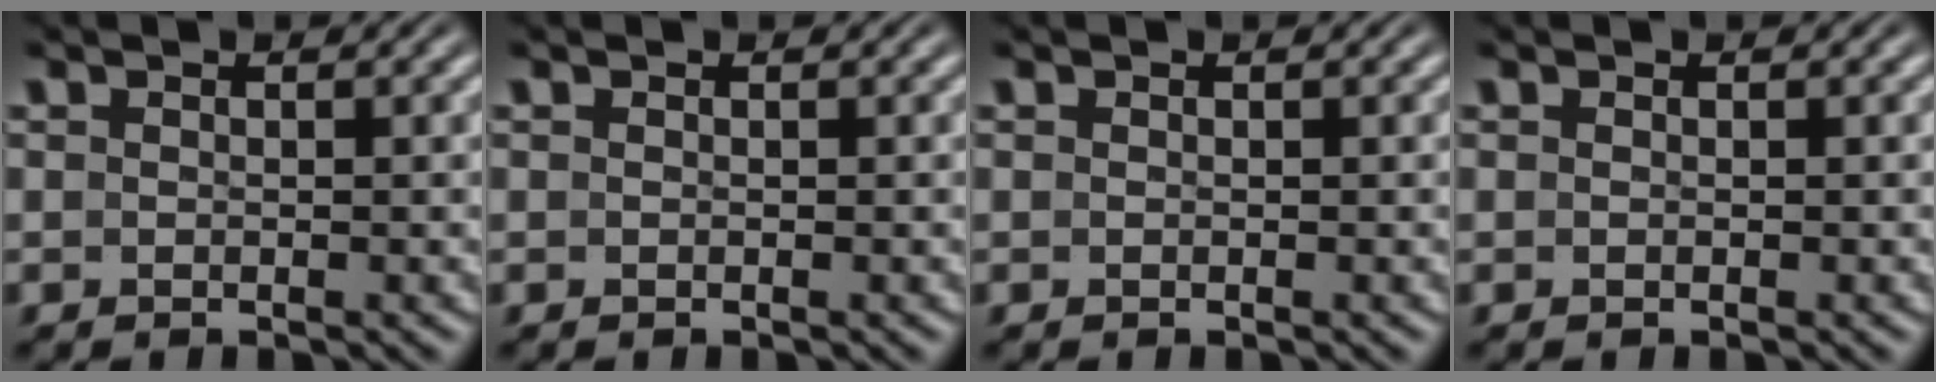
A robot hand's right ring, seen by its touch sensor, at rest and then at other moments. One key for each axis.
{"total": 0.0}
{"total": 1.1, "fx": -0.3, "fy": -1.0, "fz": -0.4, "tx": 0.014, "ty": -0.011, "tz": 0.005}
{"total": 0.0}